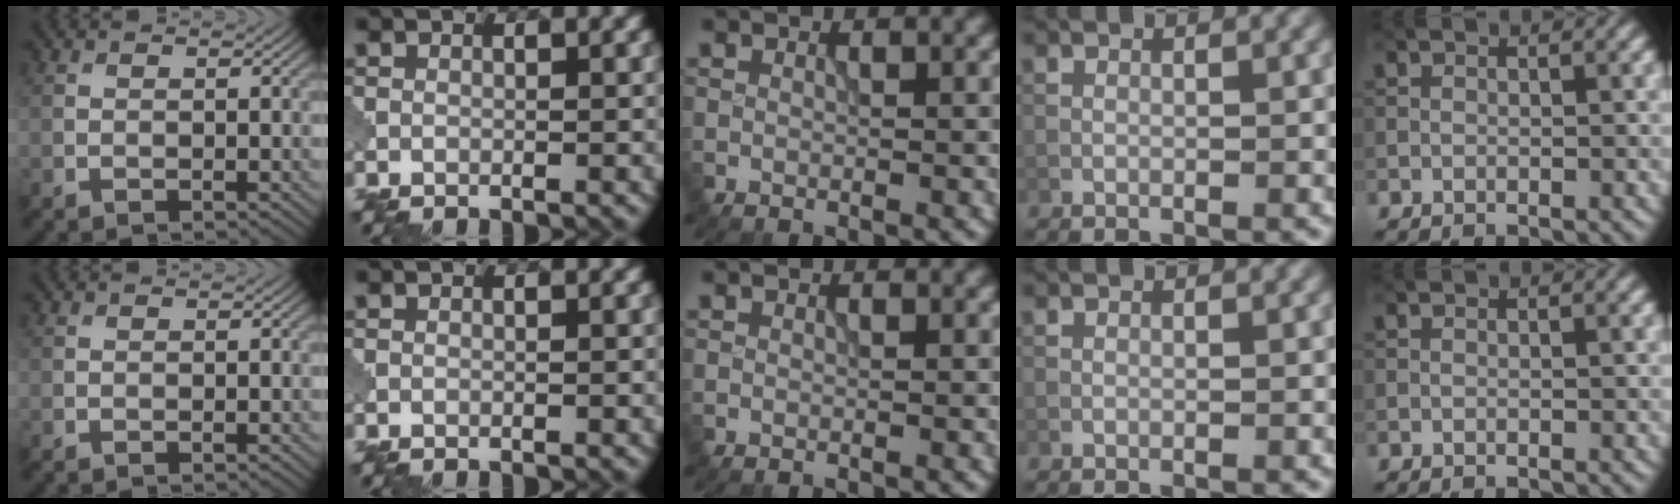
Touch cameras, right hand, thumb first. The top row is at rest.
{}